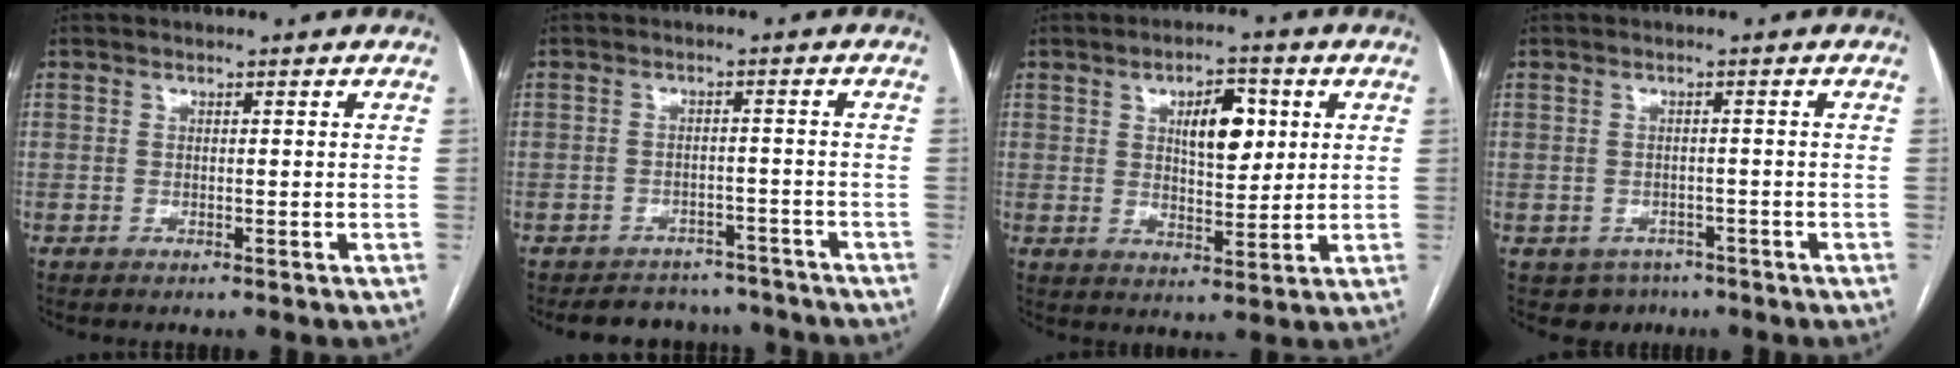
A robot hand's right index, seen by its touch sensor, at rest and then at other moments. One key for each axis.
{"total": 8.2, "fx": -7.5, "fy": 3.3, "fz": 0.3, "tx": 0.011, "ty": 0.016, "tz": -0.092}
{"total": 7.8, "fx": 2.4, "fy": 3.2, "fz": 6.7, "tx": -0.105, "ty": 0.008, "tz": 0.042}
{"total": 4.2, "fx": -2.6, "fy": 3.2, "fz": 0.7, "tx": -0.006, "ty": 0.005, "tz": -0.032}